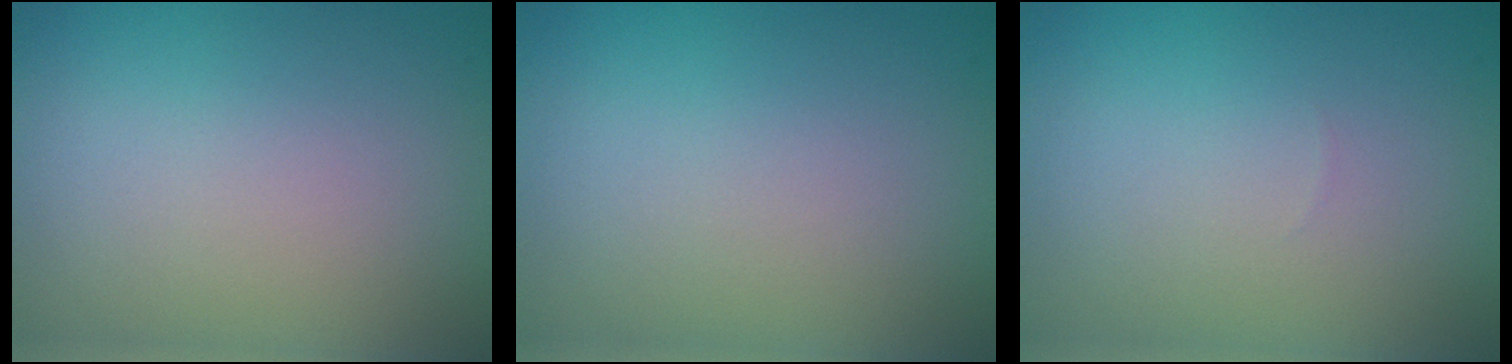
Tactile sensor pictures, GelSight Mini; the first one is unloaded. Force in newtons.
{"total": 0.0}
{"total": 0.0}